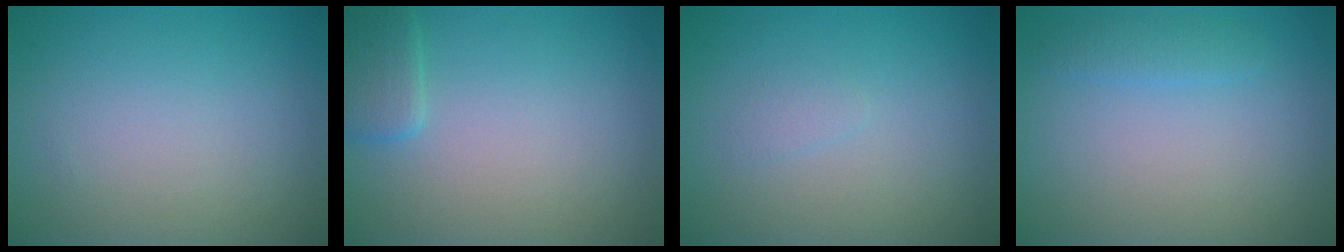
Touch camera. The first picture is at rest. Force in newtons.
{"total": 2.0, "press": 2.0, "slide": 0.1}
{"total": 0.7, "press": 0.7, "slide": 0.0}
{"total": 1.3, "press": 1.3, "slide": 0.1}